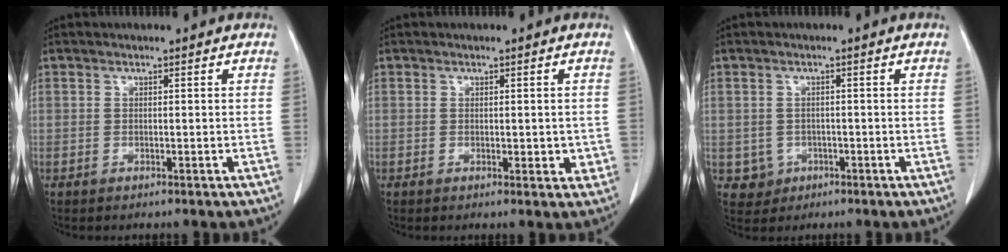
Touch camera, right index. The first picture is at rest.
{"total": 2.6, "force": [0.0, 1.4, 2.1], "torque": [-0.019, -0.002, 0.005]}
{"total": 3.2, "force": [-0.8, 3.1, 0.2], "torque": [0.004, 0.007, -0.008]}